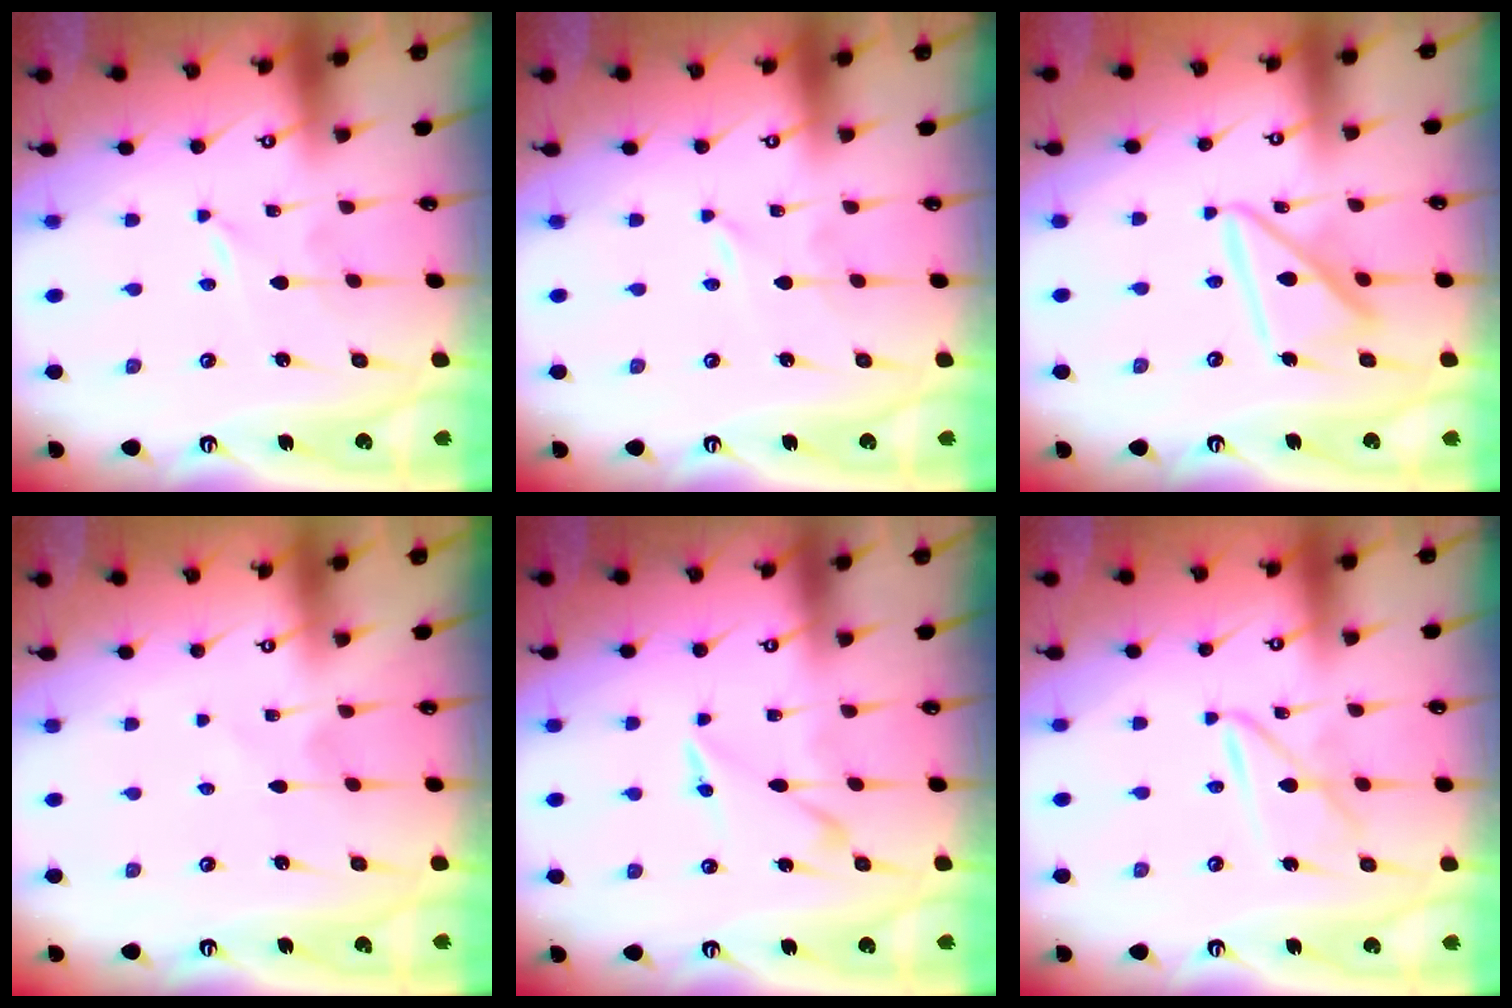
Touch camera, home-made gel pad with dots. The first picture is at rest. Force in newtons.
{"total": 0.0}
{"total": 14.1, "press": 14.1, "slide": 1.6}
{"total": 1.0, "press": 1.0, "slide": 0.1}
{"total": 6.1, "press": 6.0, "slide": 0.6}
{"total": 7.7, "press": 7.7, "slide": 0.7}